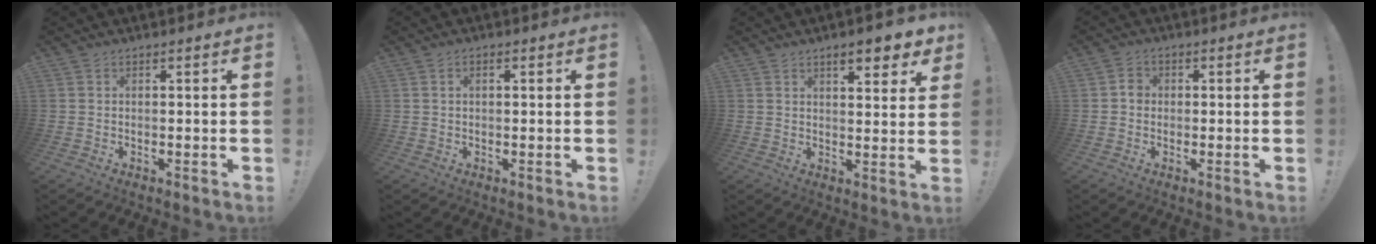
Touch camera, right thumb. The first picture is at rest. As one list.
[{"total": 1.0, "force": [0.2, 0.5, 0.9], "torque": [-0.009, 0.000, 0.002]}, {"total": 7.4, "force": [4.9, 2.2, 5.2], "torque": [-0.059, -0.026, 0.078]}, {"total": 2.7, "force": [-0.4, 2.4, 1.3], "torque": [-0.014, 0.008, -0.009]}]